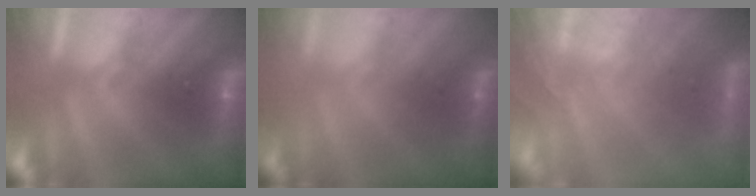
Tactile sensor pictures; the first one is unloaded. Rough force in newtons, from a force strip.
{"total": 1.8}
{"total": 7.1}